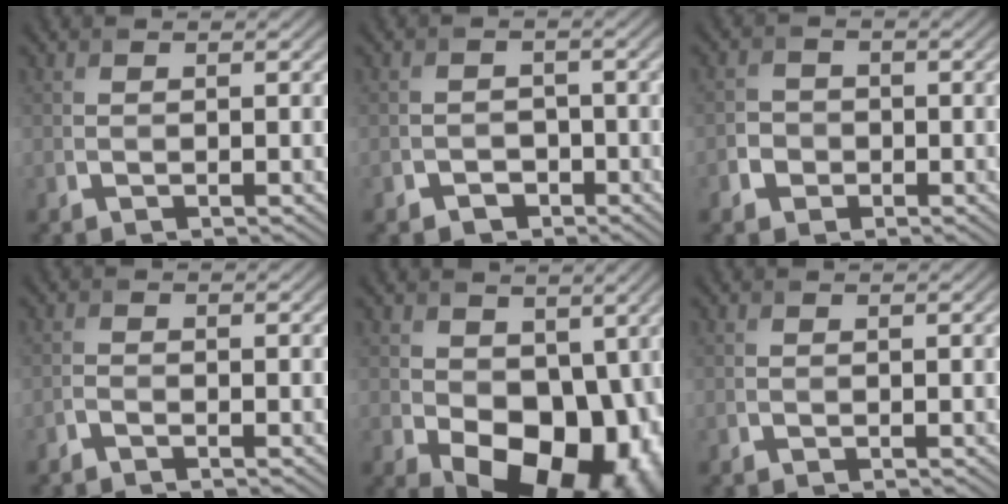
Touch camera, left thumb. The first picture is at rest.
{"total": 2.4, "force": [-1.6, 1.8, 0.0], "torque": [0.011, 0.002, -0.030]}
{"total": 2.4, "force": [-1.1, 2.1, 0.3], "torque": [0.000, -0.005, -0.023]}
{"total": 1.2, "force": [-1.1, 0.3, 0.5], "torque": [-0.014, -0.001, -0.024]}
{"total": 14.5, "force": [-2.0, 9.8, 10.5], "torque": [-0.160, -0.039, -0.011]}
{"total": 0.0}